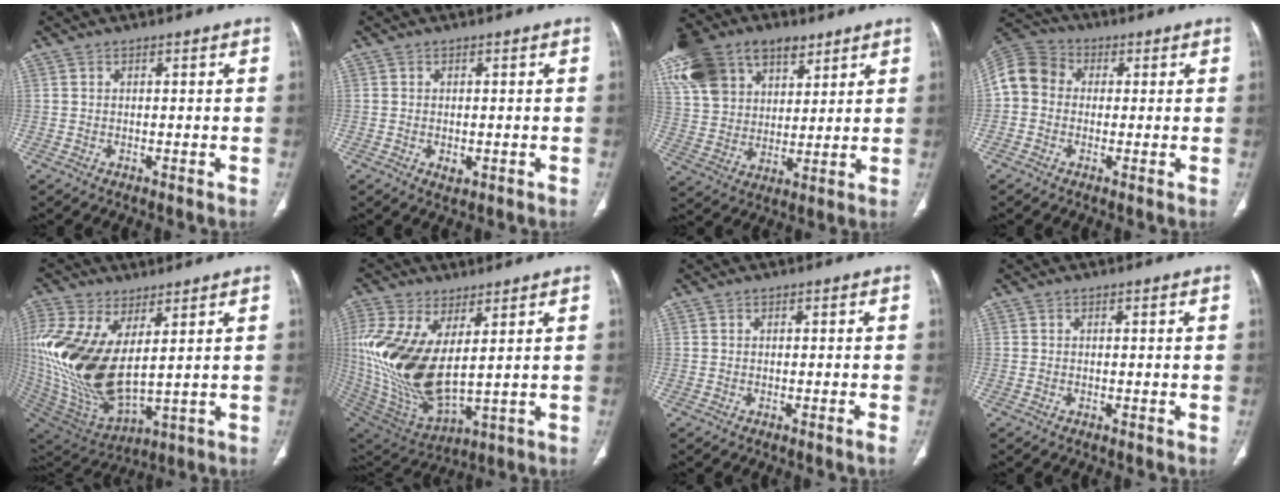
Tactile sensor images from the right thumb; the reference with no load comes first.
{"total": 1.9, "force": [-0.5, 1.2, 1.4], "torque": [-0.018, -0.002, -0.004]}
{"total": 22.1, "force": [11.7, 14.6, 11.9], "torque": [-0.233, 0.016, 0.214]}
{"total": 9.3, "force": [0.2, 8.0, 4.7], "torque": [-0.086, 0.031, -0.009]}
{"total": 22.7, "force": [4.5, 11.4, 19.1], "torque": [-0.426, -0.036, 0.102]}
{"total": 19.9, "force": [3.6, 9.5, 17.1], "torque": [-0.369, -0.029, 0.088]}
{"total": 0.7, "force": [-0.4, -0.2, 0.5], "torque": [-0.010, -0.001, -0.006]}
{"total": 0.0}